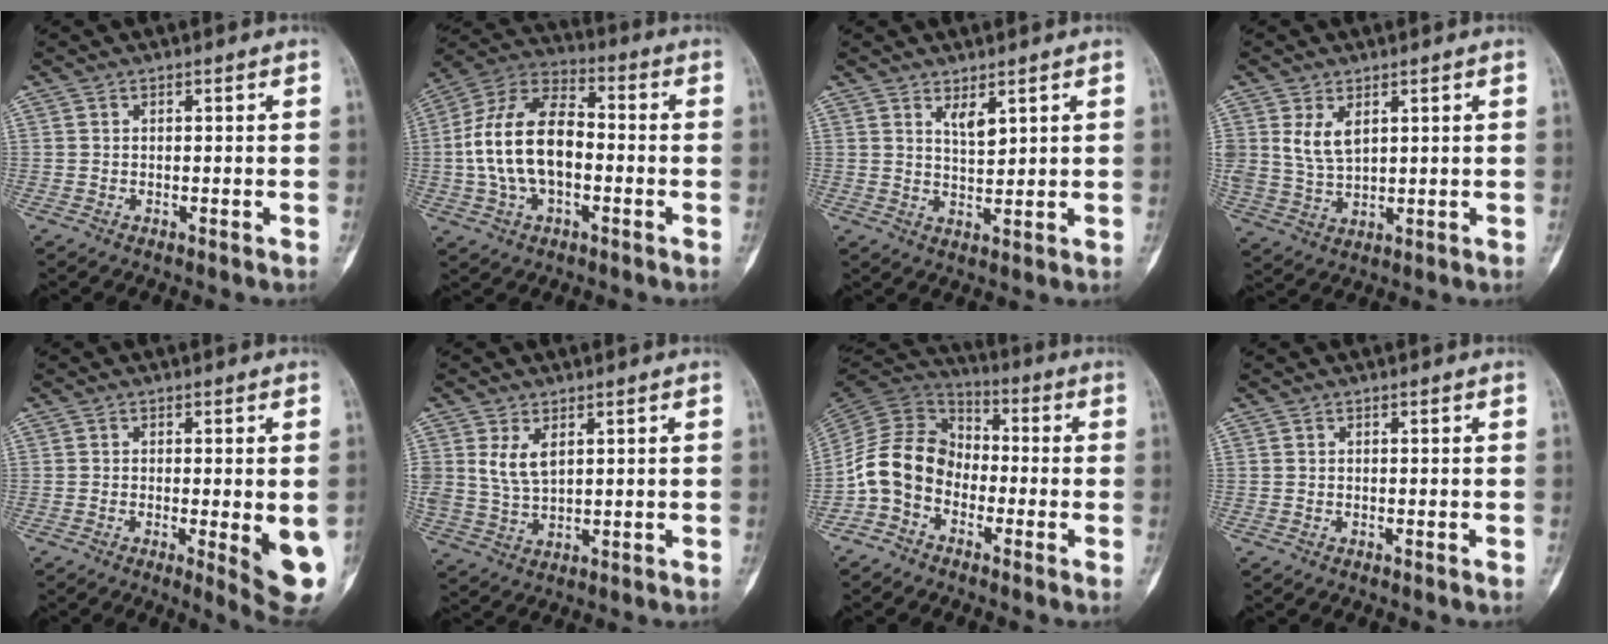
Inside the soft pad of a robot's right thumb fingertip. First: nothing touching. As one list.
[{"total": 16.4, "force": [-1.3, 9.6, 13.3], "torque": [-0.249, 0.038, -0.028]}, {"total": 3.4, "force": [2.1, 1.2, 2.4], "torque": [-0.037, -0.020, 0.042]}, {"total": 5.6, "force": [2.3, 3.0, 4.1], "torque": [-0.075, -0.011, 0.055]}, {"total": 8.7, "force": [-1.8, 2.1, 8.2], "torque": [-0.101, -0.018, -0.020]}, {"total": 5.1, "force": [2.1, 2.6, 3.9], "torque": [-0.075, -0.010, 0.051]}, {"total": 11.5, "force": [-4.0, 9.1, 5.9], "torque": [-0.102, 0.060, -0.093]}, {"total": 0.0}]